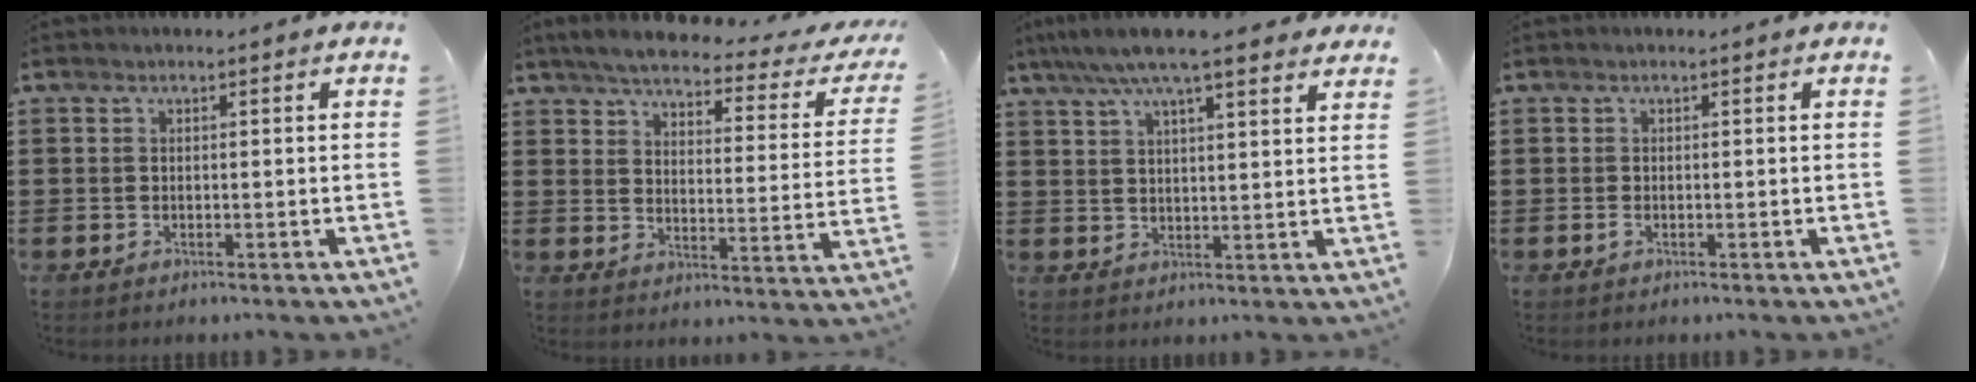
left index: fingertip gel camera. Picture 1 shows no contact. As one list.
[{"total": 4.3, "force": [3.9, 0.4, 1.9], "torque": [-0.059, -0.022, 0.061]}, {"total": 7.9, "force": [6.4, 1.0, 4.6], "torque": [-0.105, -0.012, 0.113]}, {"total": 0.8, "force": [-0.3, 0.3, 0.7], "torque": [-0.022, -0.006, -0.006]}]